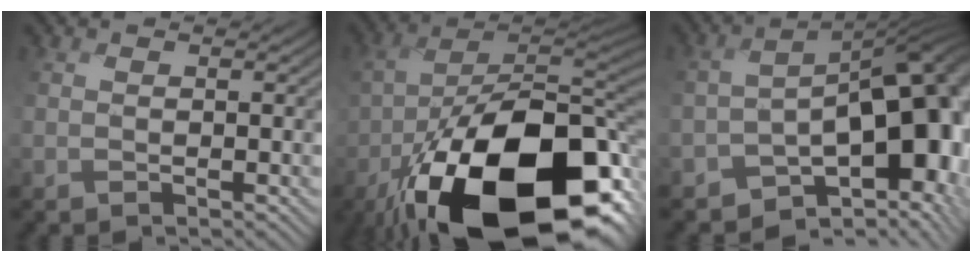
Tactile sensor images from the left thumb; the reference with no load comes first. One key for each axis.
{"total": 20.2, "fx": -9.3, "fy": 10.0, "fz": 14.8, "tx": -0.252, "ty": -0.045, "tz": -0.129}
{"total": 15.8, "fx": -5.3, "fy": 8.1, "fz": 12.6, "tx": -0.157, "ty": -0.025, "tz": -0.061}